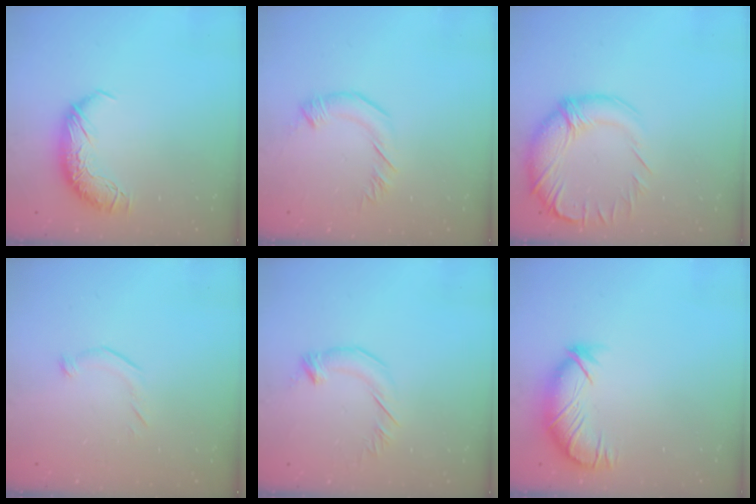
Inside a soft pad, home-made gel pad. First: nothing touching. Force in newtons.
{"total": 3.0, "press": 2.9, "slide": 0.5}
{"total": 5.5, "press": 4.1, "slide": 3.7}
{"total": 5.7, "press": 5.6, "slide": 1.0}
{"total": 2.9, "press": 2.9, "slide": 0.5}
{"total": 3.9, "press": 3.3, "slide": 2.0}